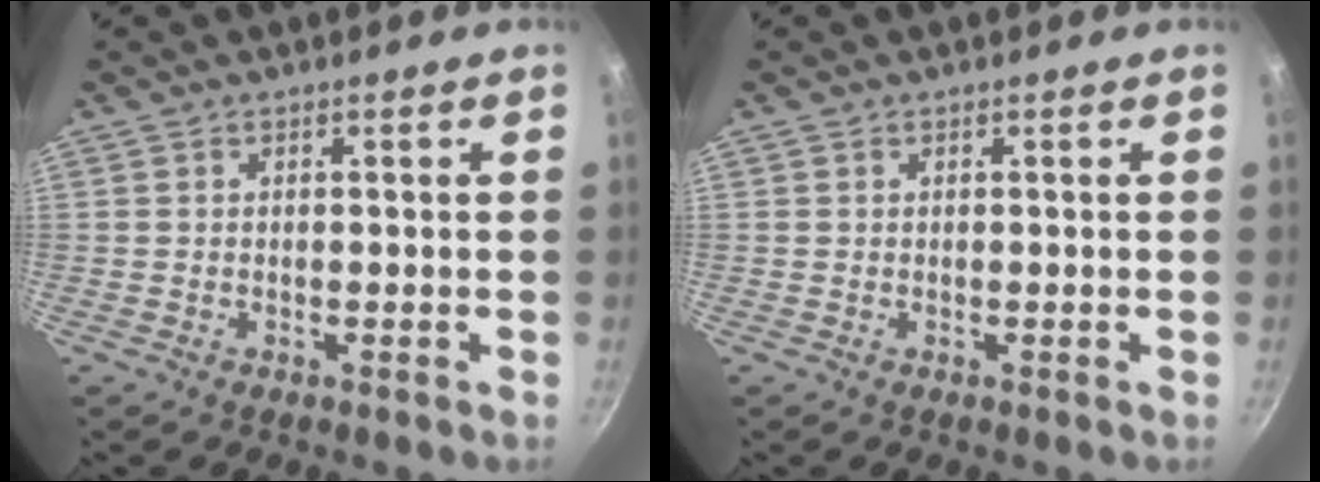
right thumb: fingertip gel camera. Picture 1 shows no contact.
{"total": 0.0}